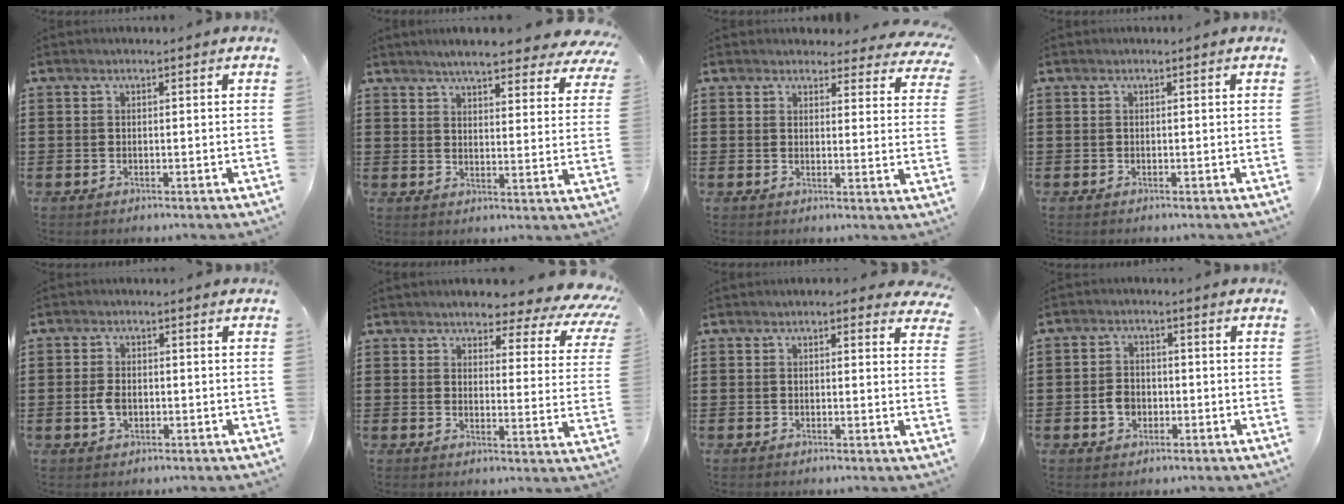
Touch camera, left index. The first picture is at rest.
{"total": 5.7, "force": [5.2, 0.3, 2.2], "torque": [-0.054, -0.023, 0.090]}
{"total": 3.7, "force": [3.5, 1.1, 0.6], "torque": [-0.019, -0.012, 0.062]}
{"total": 0.0}
{"total": 3.0, "force": [-0.4, 1.8, 2.3], "torque": [-0.059, -0.002, -0.012]}
{"total": 4.6, "force": [4.0, 0.9, 2.0], "torque": [-0.044, -0.031, 0.061]}
{"total": 1.7, "force": [1.3, 1.0, 0.5], "torque": [-0.008, 0.002, 0.022]}
{"total": 3.5, "force": [-0.9, 2.7, 2.1], "torque": [-0.050, 0.000, -0.020]}